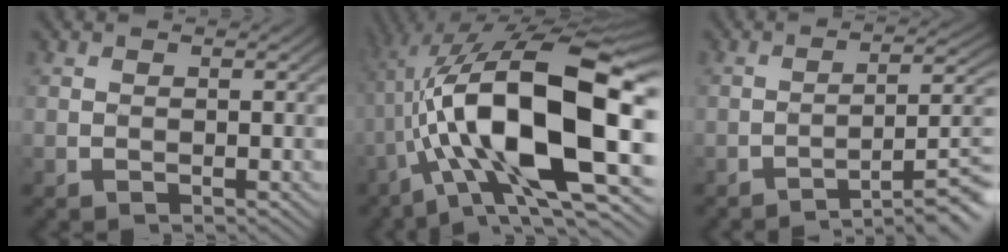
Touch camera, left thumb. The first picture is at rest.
{"total": 19.4, "force": [-1.9, 7.4, 17.9], "torque": [-0.304, 0.018, -0.038]}
{"total": 7.9, "force": [-4.6, 1.6, 6.2], "torque": [-0.084, 0.016, -0.066]}